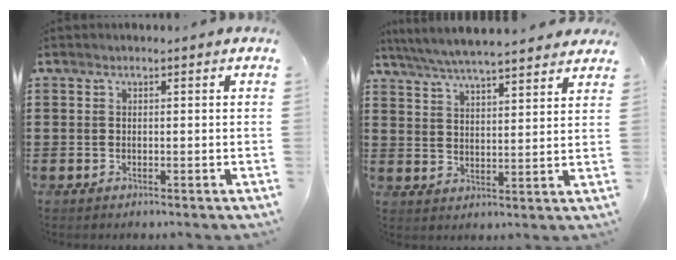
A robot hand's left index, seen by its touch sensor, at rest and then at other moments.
{"total": 5.7, "force": [5.2, 0.4, 2.1], "torque": [-0.059, -0.018, 0.094]}